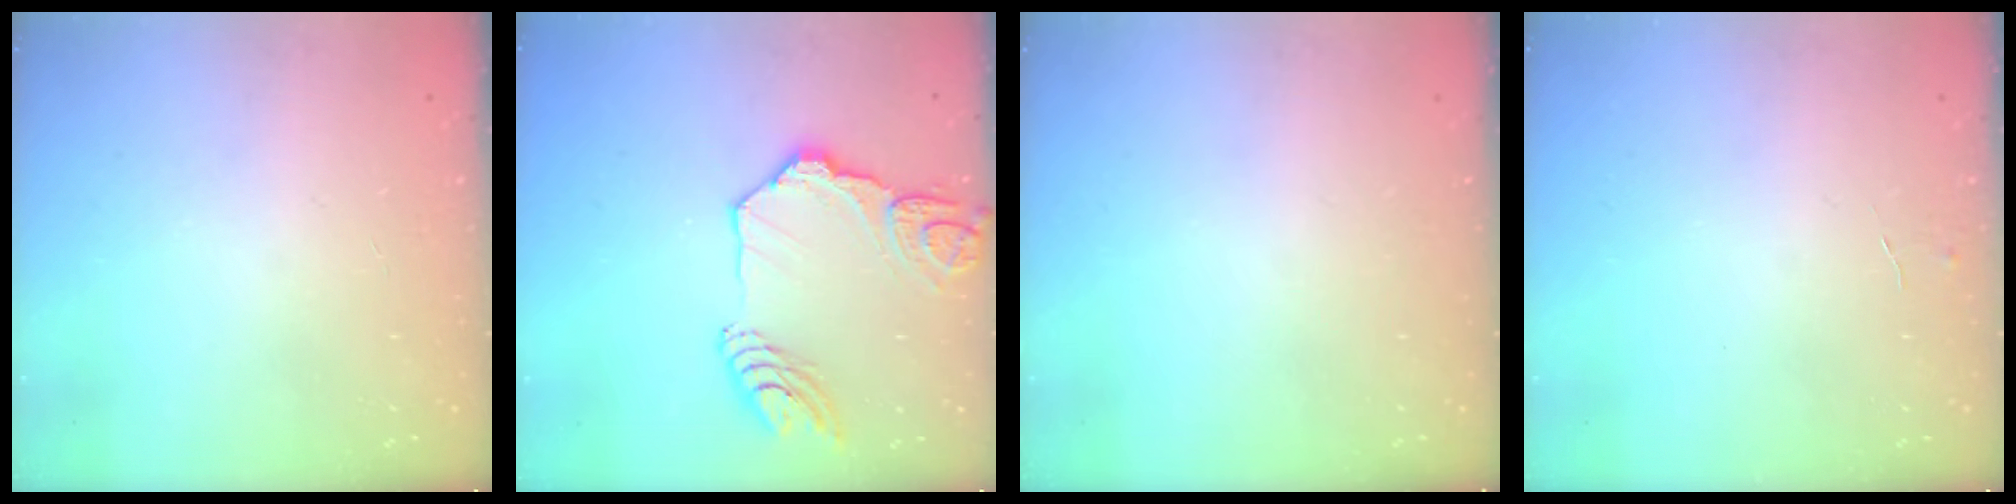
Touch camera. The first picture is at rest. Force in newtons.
{"total": 16.2, "press": 16.1, "slide": 1.9}
{"total": 0.0}
{"total": 3.9, "press": 3.9, "slide": 0.4}